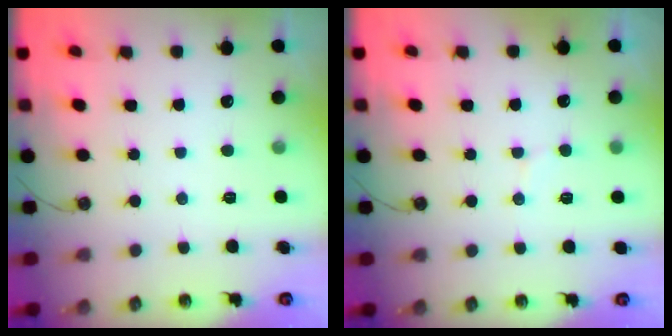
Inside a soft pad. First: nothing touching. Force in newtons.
{"total": 5.3, "press": 5.3, "slide": 0.9}